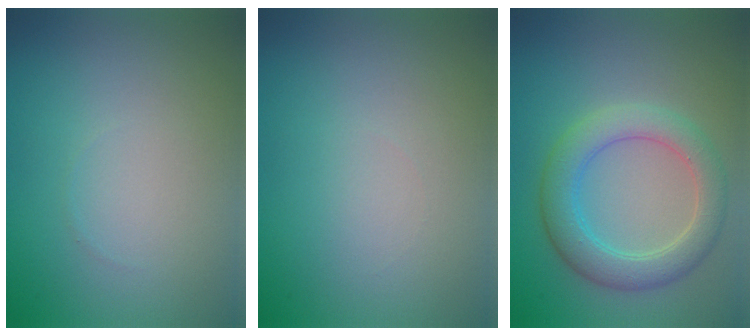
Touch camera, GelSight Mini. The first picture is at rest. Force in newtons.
{"total": 0.0}
{"total": 4.4, "press": 4.4, "slide": 0.2}